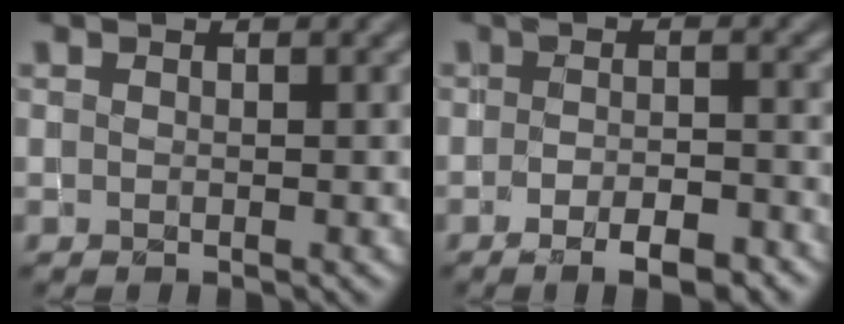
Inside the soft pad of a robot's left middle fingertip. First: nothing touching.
{"total": 4.1, "force": [-2.5, 1.2, 3.0], "torque": [-0.047, 0.002, -0.033]}